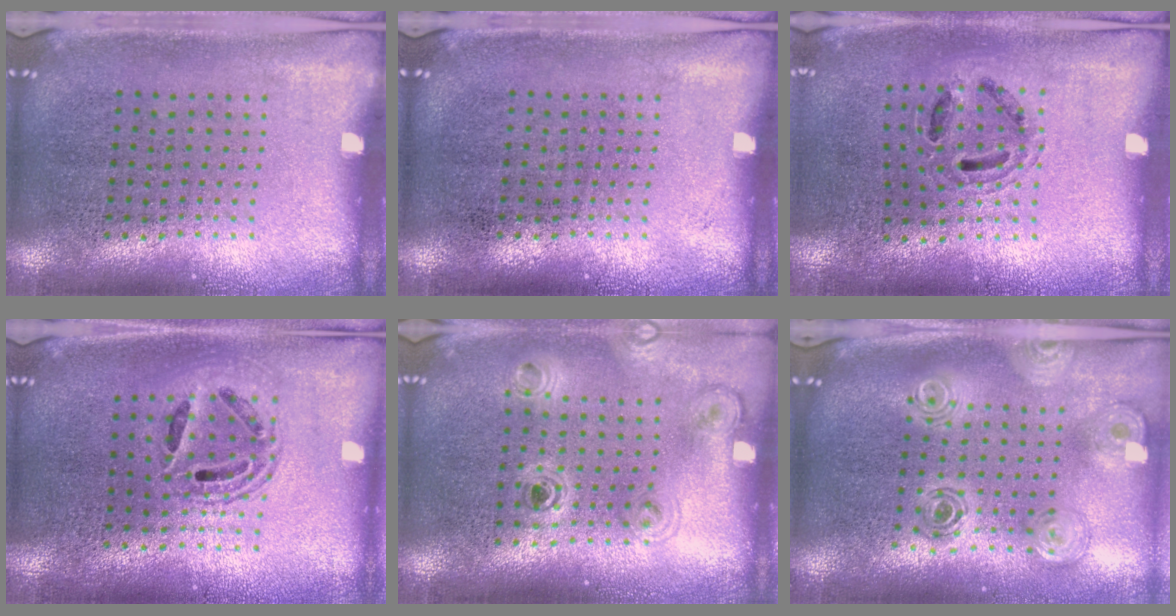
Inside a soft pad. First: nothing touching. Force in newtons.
{"total": 0.0}
{"total": 0.9, "press": 0.8, "slide": 0.3}
{"total": 1.5, "press": 1.3, "slide": 0.7}
{"total": 1.1, "press": 1.1, "slide": 0.3}
{"total": 1.3, "press": 1.3, "slide": 0.4}